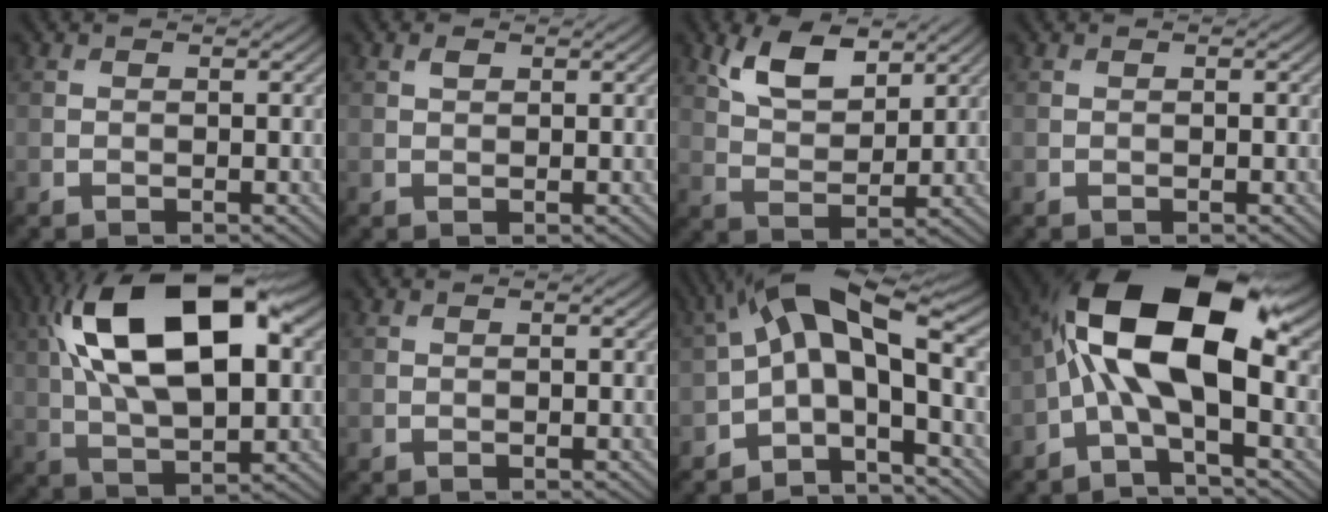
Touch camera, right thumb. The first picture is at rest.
{"total": 0.8, "force": [0.5, 0.4, 0.5], "torque": [-0.013, 0.000, 0.010]}
{"total": 7.2, "force": [4.3, 3.4, 4.6], "torque": [-0.096, -0.003, 0.085]}
{"total": 0.0}
{"total": 18.3, "force": [5.4, 8.8, 15.1], "torque": [-0.284, 0.037, 0.078]}
{"total": 0.0}
{"total": 11.2, "force": [-0.8, 4.7, 10.2], "torque": [-0.174, 0.024, -0.034]}
{"total": 15.0, "force": [1.2, 6.3, 13.5], "torque": [-0.247, 0.024, 0.006]}